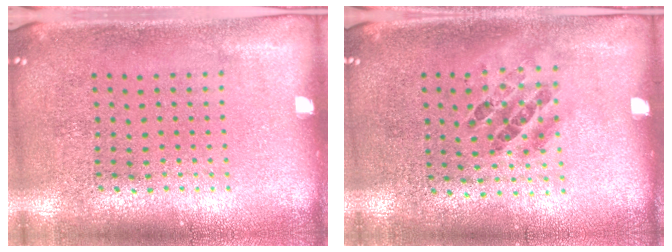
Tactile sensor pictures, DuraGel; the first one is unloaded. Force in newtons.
{"total": 1.0, "press": 0.7, "slide": 0.7}